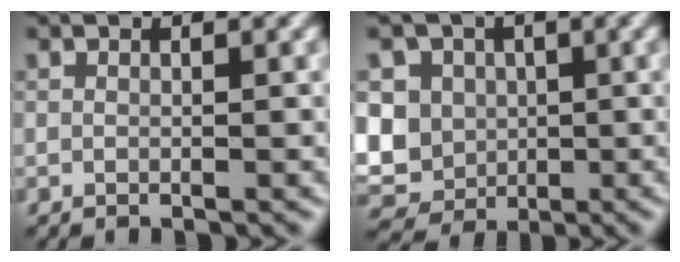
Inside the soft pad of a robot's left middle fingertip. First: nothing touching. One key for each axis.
{"total": 9.9, "fx": 0.4, "fy": 8.8, "fz": 4.5, "tx": -0.093, "ty": 0.025, "tz": -0.031}